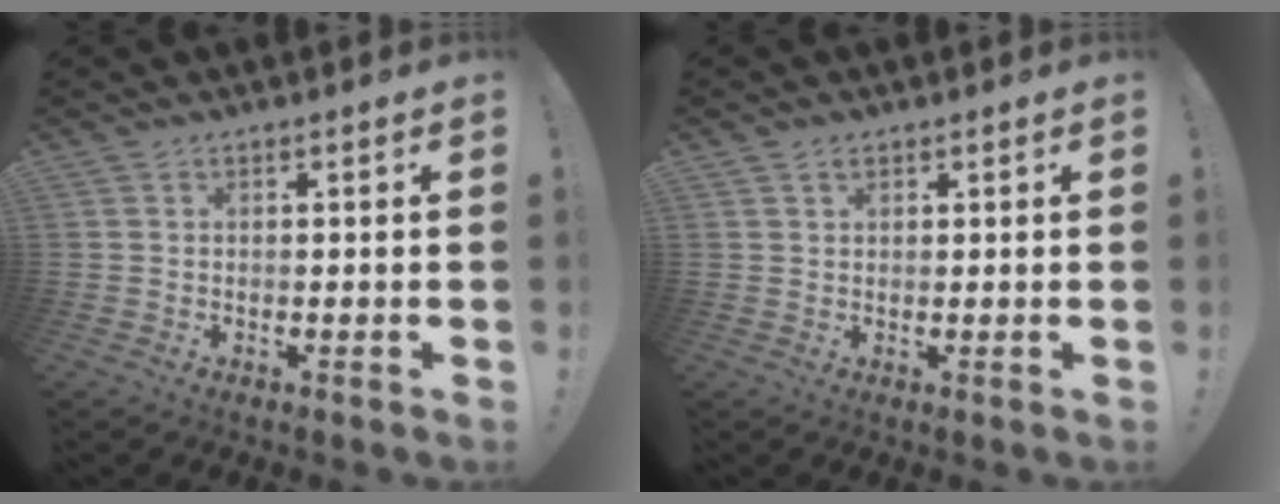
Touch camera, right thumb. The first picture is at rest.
{"total": 1.4, "force": [0.9, 0.9, 0.4], "torque": [-0.004, -0.001, 0.017]}